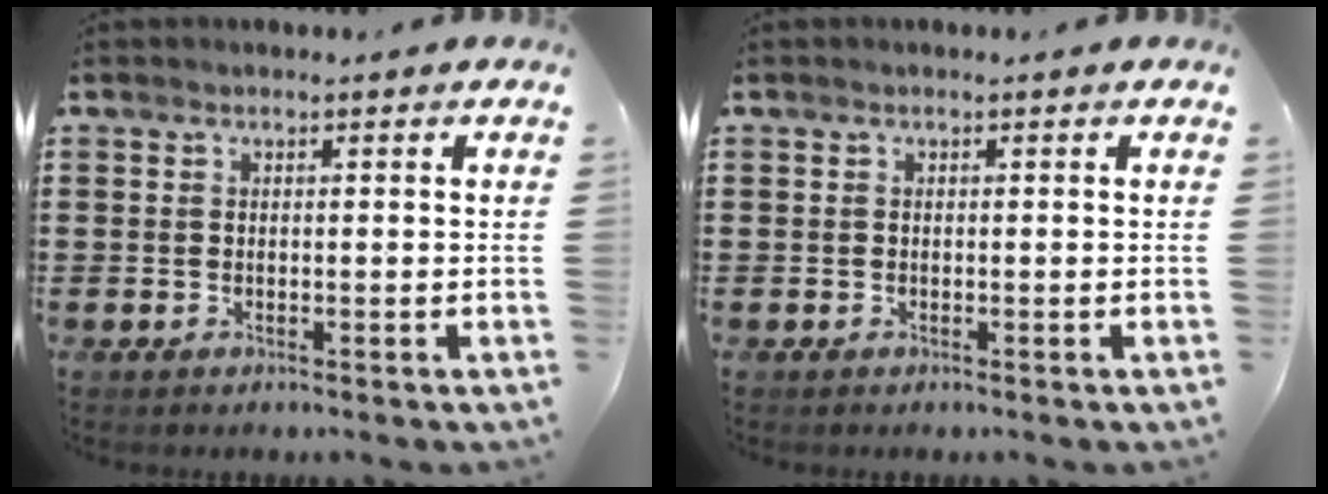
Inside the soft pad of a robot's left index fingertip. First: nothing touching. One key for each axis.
{"total": 0.0}